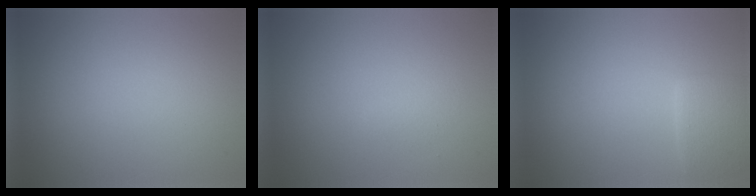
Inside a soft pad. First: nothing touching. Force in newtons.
{"total": 0.8, "press": 0.8, "slide": 0.0}
{"total": 2.3, "press": 2.3, "slide": 0.2}